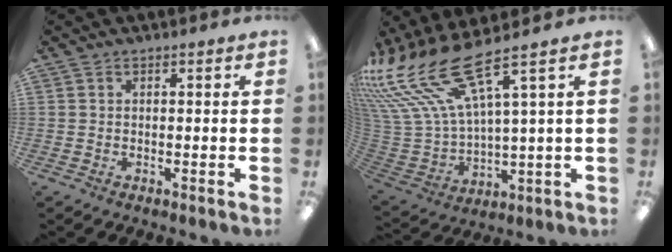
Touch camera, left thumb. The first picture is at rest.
{"total": 20.2, "force": [13.2, 7.3, 13.4], "torque": [-0.287, -0.094, 0.232]}